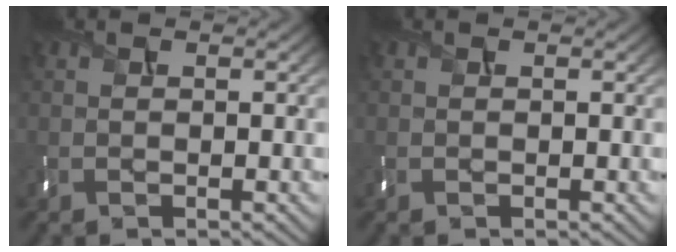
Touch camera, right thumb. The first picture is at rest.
{"total": 0.0}